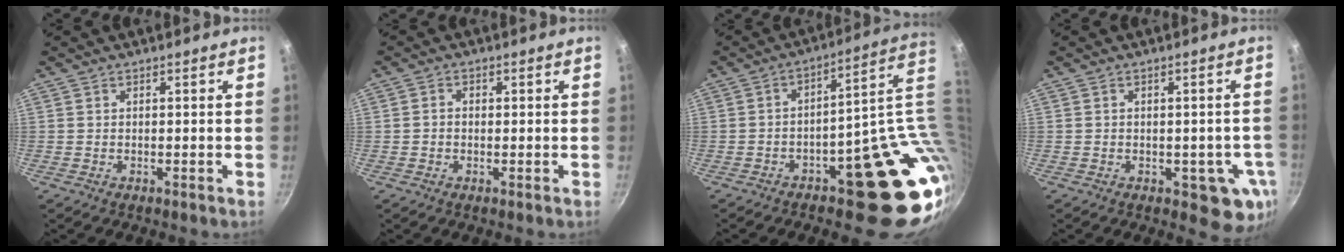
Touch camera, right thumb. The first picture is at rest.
{"total": 1.5, "force": [-0.1, 1.3, 0.8], "torque": [-0.014, 0.006, -0.006]}
{"total": 19.9, "force": [-1.0, 9.4, 17.4], "torque": [-0.134, 0.013, -0.001]}
{"total": 7.3, "force": [-1.9, 4.2, 5.7], "torque": [-0.031, 0.004, -0.021]}